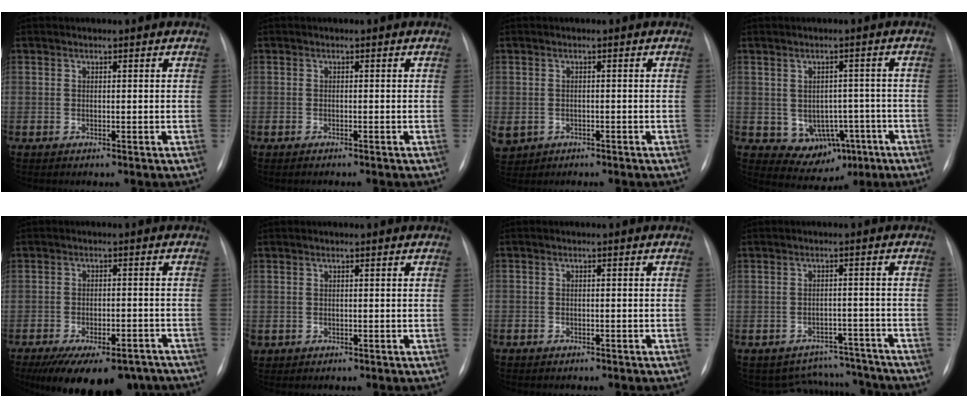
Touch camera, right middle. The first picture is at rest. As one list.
[{"total": 1.7, "force": [-1.5, 0.1, 0.9], "torque": [-0.013, -0.004, -0.017]}, {"total": 6.2, "force": [-3.0, 5.0, 2.2], "torque": [-0.064, 0.000, -0.042]}, {"total": 7.5, "force": [-2.4, 5.9, 3.9], "torque": [-0.049, 0.018, -0.015]}, {"total": 17.3, "force": [-13.5, 6.8, 8.4], "torque": [-0.130, -0.010, -0.177]}, {"total": 0.7, "force": [-0.2, 0.7, 0.1], "torque": [-0.001, 0.004, 0.001]}, {"total": 1.8, "force": [-1.3, 1.2, 0.4], "torque": [-0.011, 0.004, -0.015]}, {"total": 8.4, "force": [-7.6, 3.3, -0.9], "torque": [0.026, 0.036, -0.094]}]